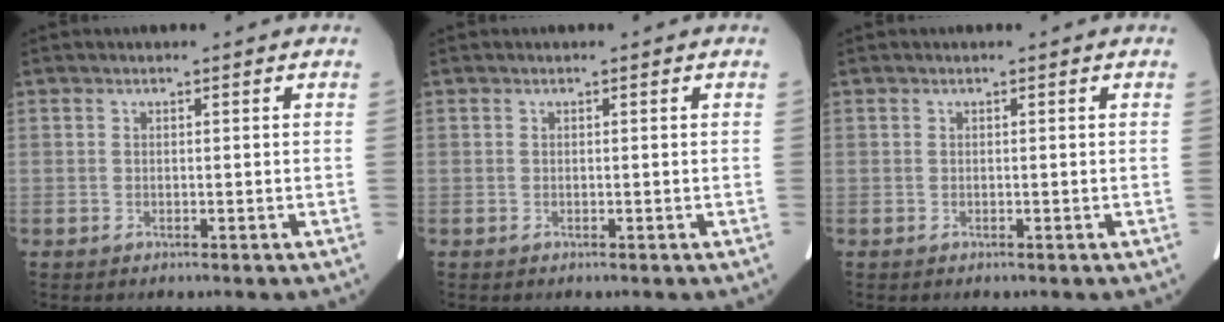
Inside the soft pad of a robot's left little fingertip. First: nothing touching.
{"total": 0.0}
{"total": 0.0}